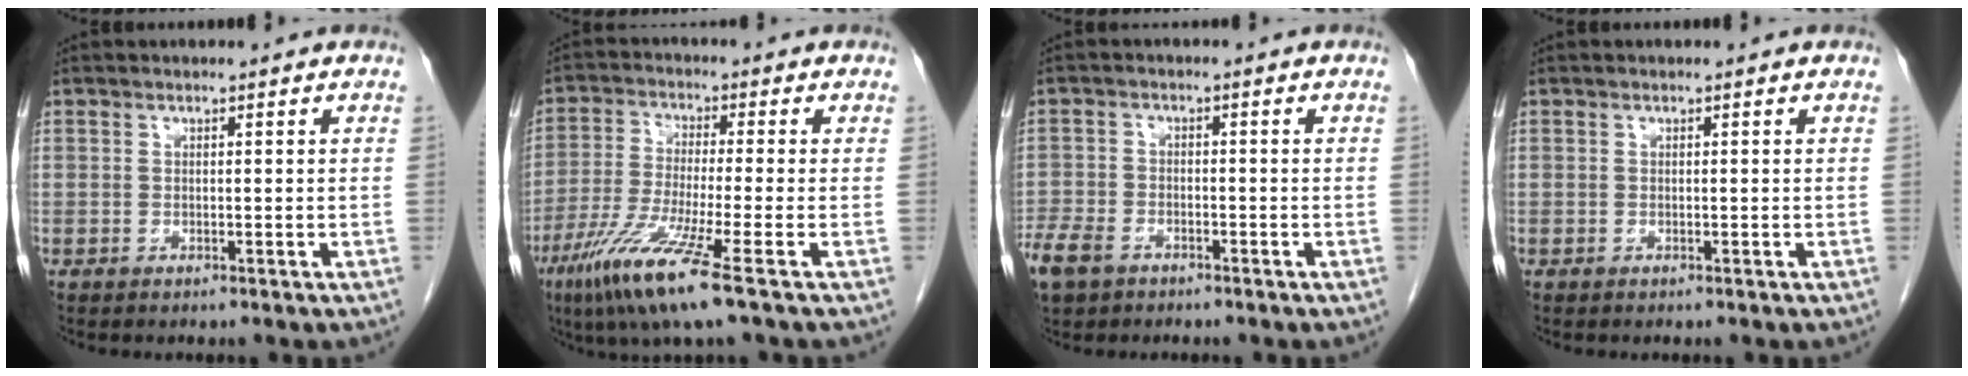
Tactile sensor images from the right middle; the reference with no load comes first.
{"total": 11.0, "force": [-6.0, -0.7, 9.2], "torque": [-0.184, -0.036, -0.116]}
{"total": 6.4, "force": [-4.4, 3.7, 2.8], "torque": [-0.059, -0.003, -0.079]}
{"total": 0.0}